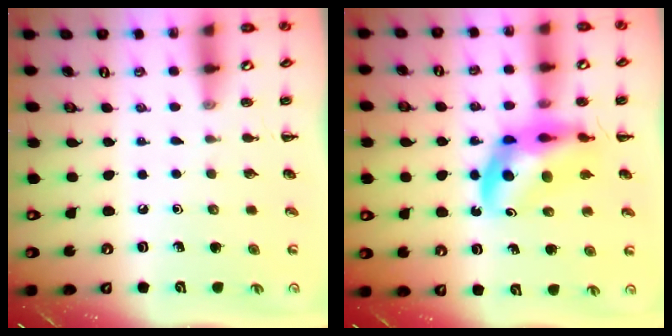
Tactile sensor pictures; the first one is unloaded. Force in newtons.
{"total": 13.0, "press": 12.5, "slide": 3.6}